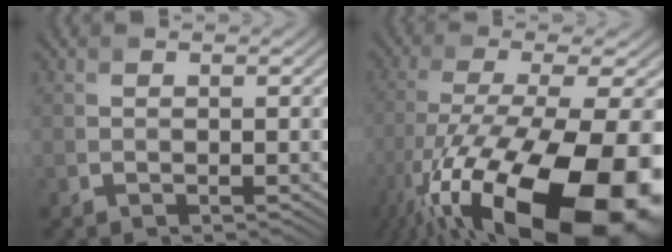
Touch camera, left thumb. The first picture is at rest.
{"total": 20.9, "force": [-11.2, 6.5, 16.4], "torque": [-0.284, -0.050, -0.174]}